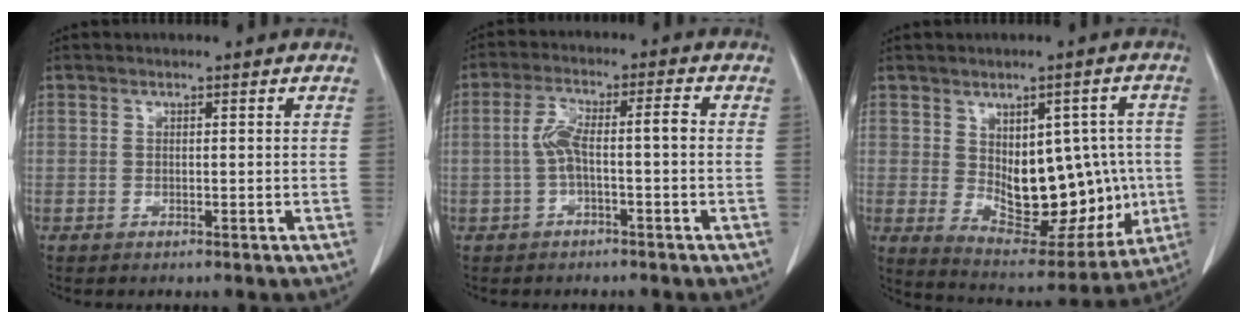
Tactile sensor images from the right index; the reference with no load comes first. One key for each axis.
{"total": 5.8, "fx": -0.8, "fy": 1.1, "fz": 5.7, "tx": -0.117, "ty": 0.030, "tz": -0.013}
{"total": 15.6, "fx": -0.3, "fy": 8.2, "fz": 13.3, "tx": -0.181, "ty": 0.010, "tz": 0.024}